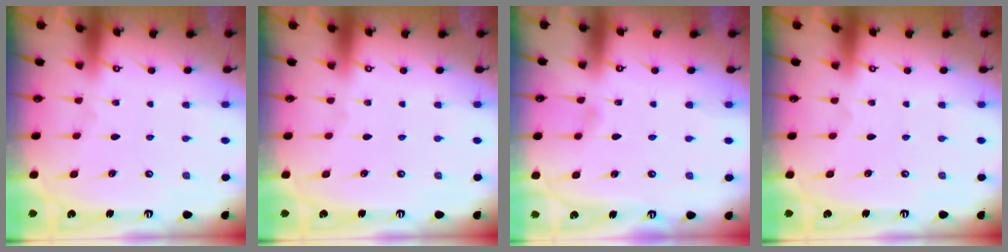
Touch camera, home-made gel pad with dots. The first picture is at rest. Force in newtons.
{"total": 0.0}
{"total": 2.3, "press": 2.3, "slide": 0.3}
{"total": 0.0}